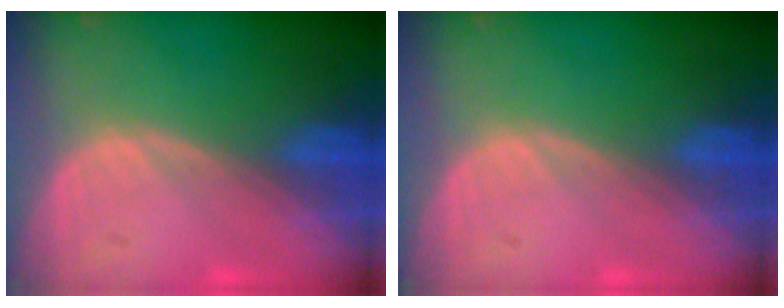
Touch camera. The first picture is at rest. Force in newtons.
{"total": 0.0}